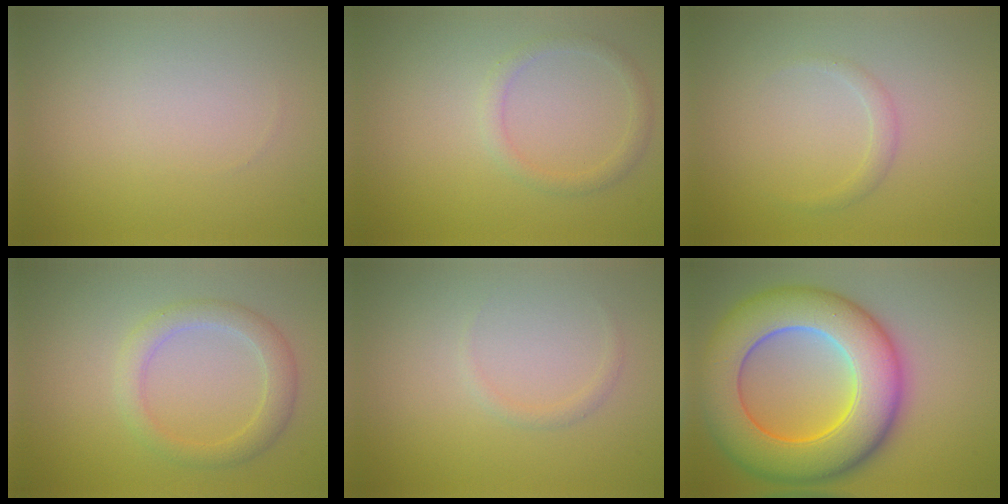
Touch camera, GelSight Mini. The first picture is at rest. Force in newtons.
{"total": 1.5, "press": 1.5, "slide": 0.1}
{"total": 1.0, "press": 1.0, "slide": 0.1}
{"total": 2.9, "press": 2.9, "slide": 0.2}
{"total": 0.7, "press": 0.7, "slide": 0.1}
{"total": 12.5, "press": 12.5, "slide": 0.3}